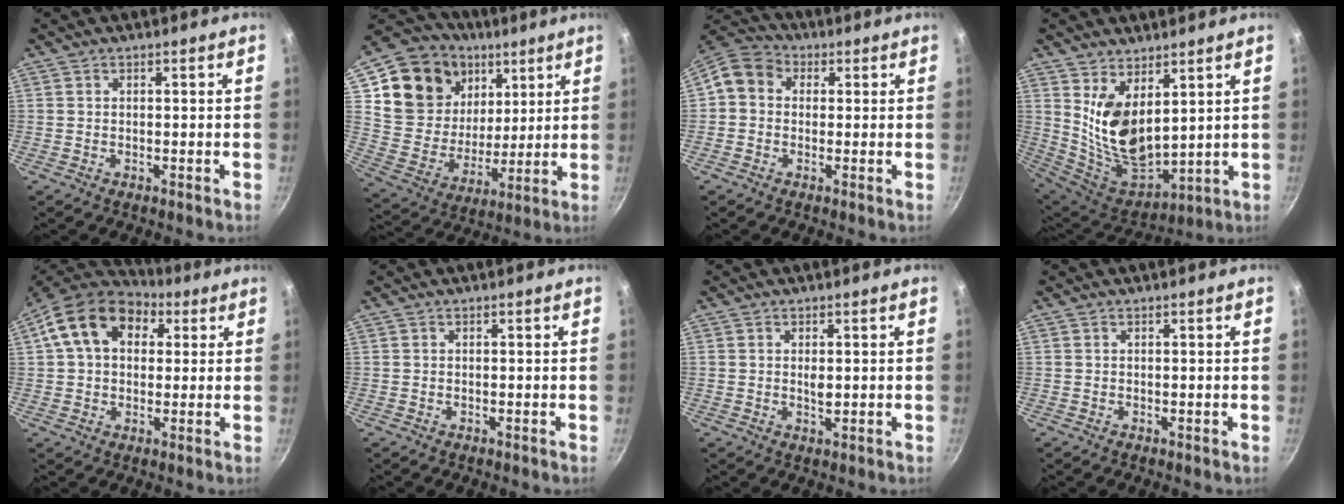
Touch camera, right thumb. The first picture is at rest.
{"total": 20.6, "force": [9.4, 16.1, 8.8], "torque": [-0.137, -0.035, 0.172]}
{"total": 7.6, "force": [0.7, 6.4, 3.9], "torque": [-0.052, 0.021, -0.011]}
{"total": 13.2, "force": [5.2, 7.1, 9.8], "torque": [-0.162, -0.067, 0.117]}
{"total": 16.3, "force": [5.2, 11.7, 10.1], "torque": [-0.156, 0.019, 0.072]}
{"total": 0.0}
{"total": 1.8, "force": [0.3, 0.9, 1.6], "torque": [-0.025, -0.002, 0.004]}
{"total": 0.0}